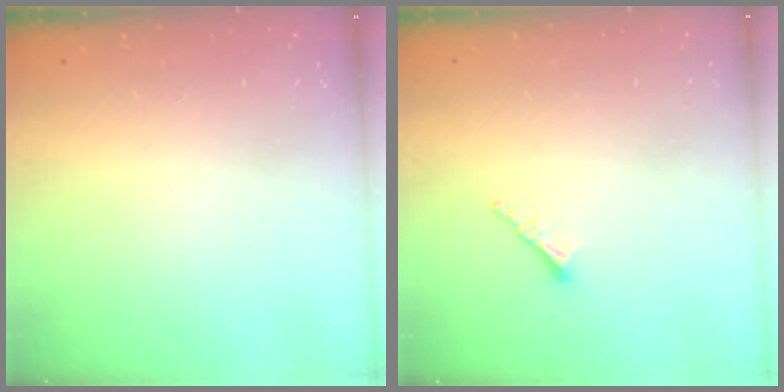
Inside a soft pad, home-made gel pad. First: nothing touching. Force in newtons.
{"total": 2.0, "press": 2.0, "slide": 0.5}